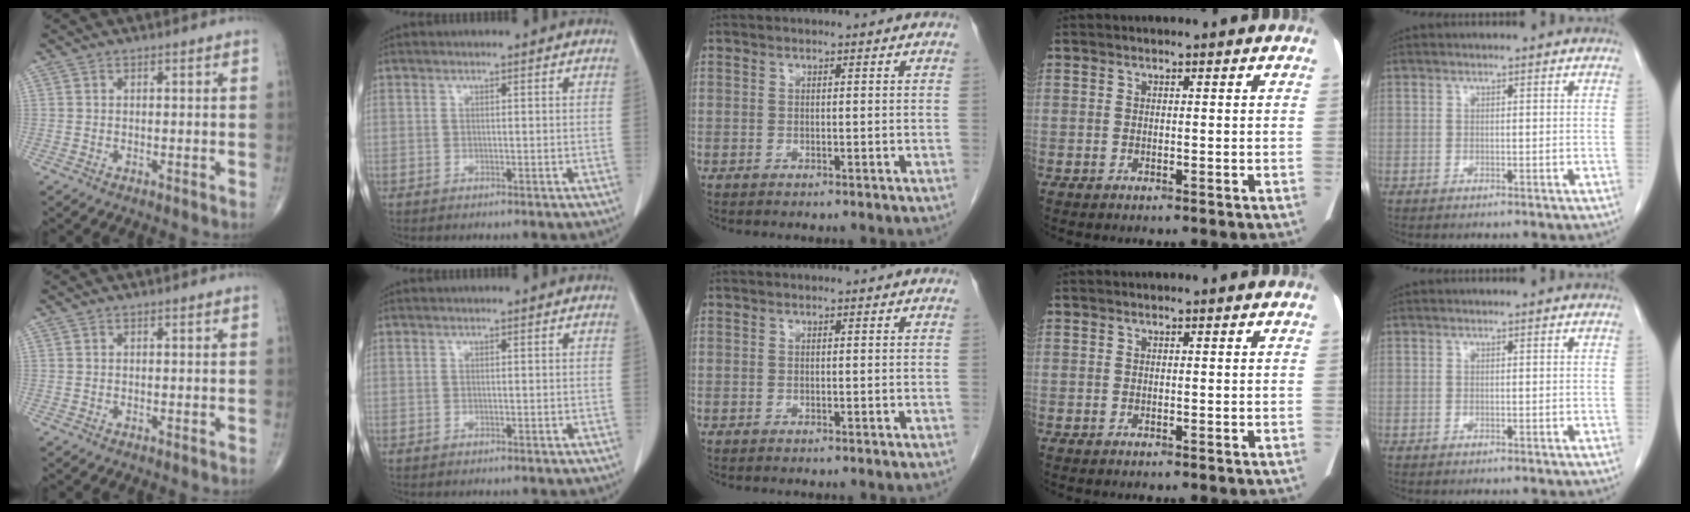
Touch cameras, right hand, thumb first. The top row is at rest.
{}